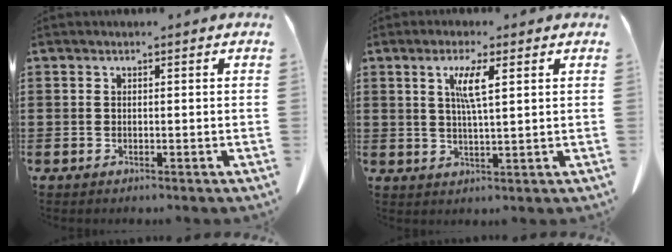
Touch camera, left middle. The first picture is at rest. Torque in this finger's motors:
{"motor_torque": [1.40, 0.74, 0.26, 0.12]}